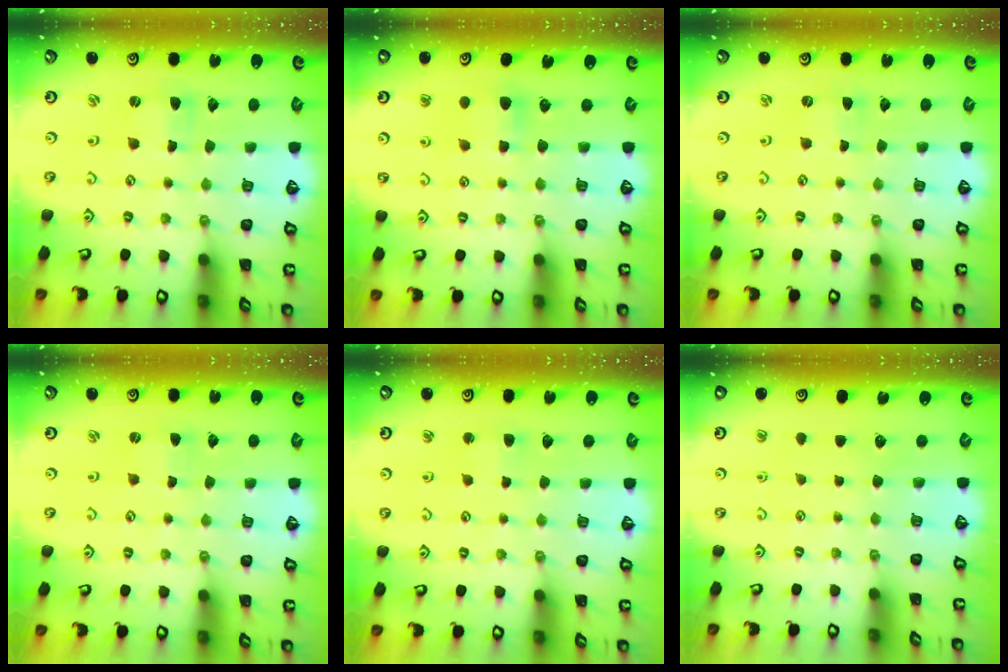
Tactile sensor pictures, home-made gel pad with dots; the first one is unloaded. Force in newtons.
{"total": 5.8, "press": 5.8, "slide": 0.8}
{"total": 0.0}
{"total": 1.4, "press": 1.4, "slide": 0.2}
{"total": 2.9, "press": 2.9, "slide": 0.4}
{"total": 0.0}